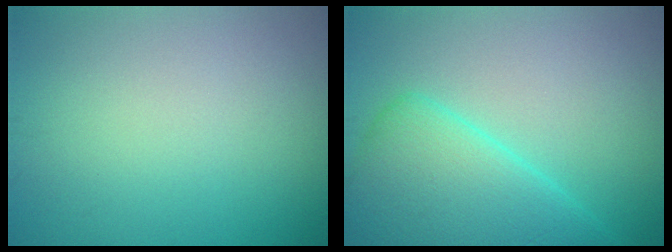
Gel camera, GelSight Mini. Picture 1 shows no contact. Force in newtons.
{"total": 7.0, "press": 7.0, "slide": 0.3}